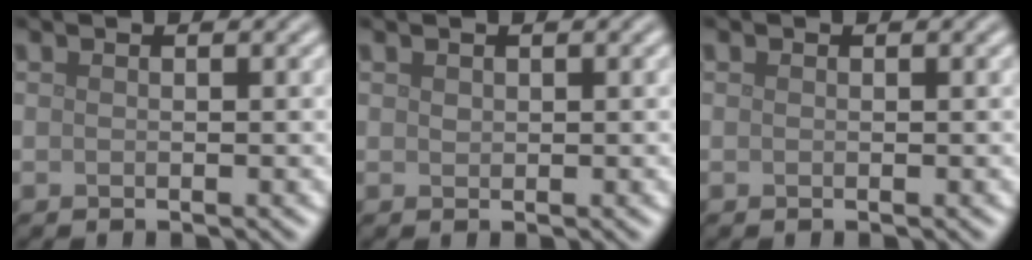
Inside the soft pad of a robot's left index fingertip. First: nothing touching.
{"total": 0.5, "force": [0.3, 0.4, 0.2], "torque": [-0.004, -0.001, 0.007]}
{"total": 0.0}